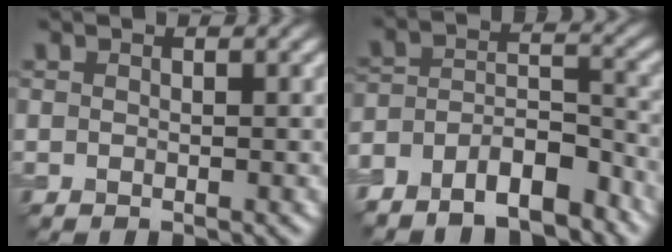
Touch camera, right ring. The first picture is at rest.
{"total": 7.8, "force": [-6.0, 2.8, 4.0], "torque": [-0.066, -0.003, -0.106]}